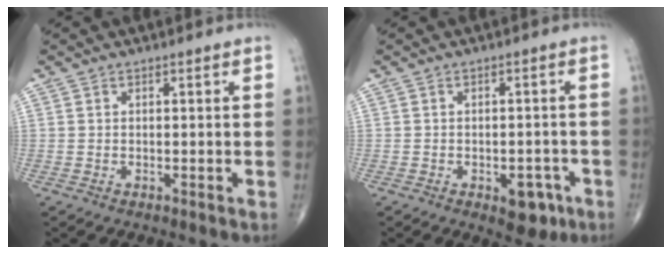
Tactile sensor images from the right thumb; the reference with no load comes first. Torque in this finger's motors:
{"motor_torque": [3.83, 1.18, 0.30, -0.55, 0.01]}